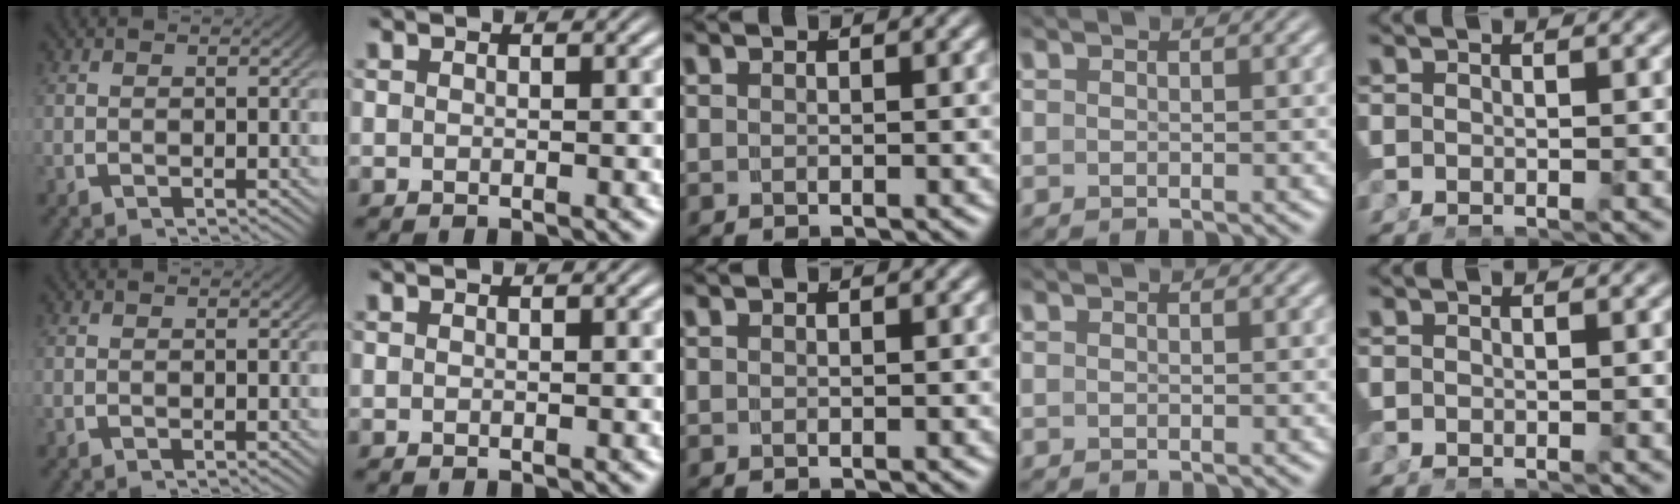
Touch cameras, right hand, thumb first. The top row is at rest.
{}